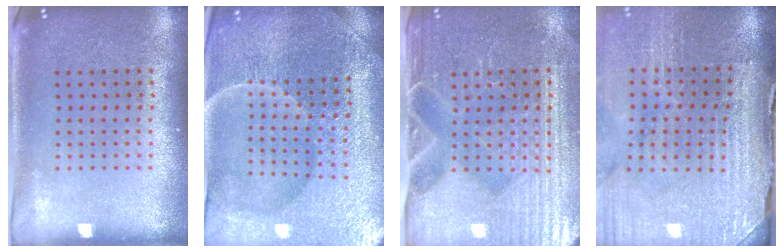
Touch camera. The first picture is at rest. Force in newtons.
{"total": 5.7, "press": 5.3, "slide": 2.2}
{"total": 4.7, "press": 4.4, "slide": 1.8}
{"total": 4.0, "press": 3.4, "slide": 2.0}